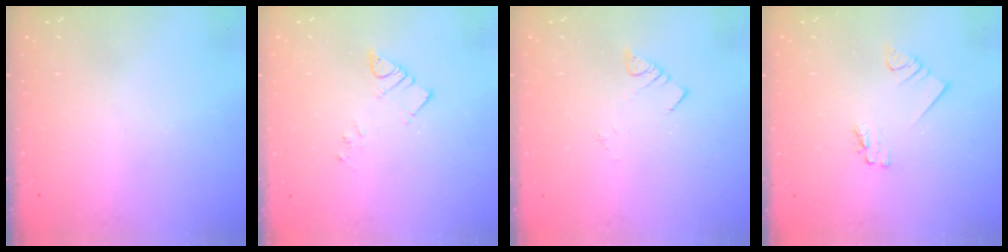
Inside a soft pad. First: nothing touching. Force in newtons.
{"total": 4.0, "press": 3.9, "slide": 0.5}
{"total": 1.9, "press": 1.9, "slide": 0.1}
{"total": 1.6, "press": 1.5, "slide": 0.2}